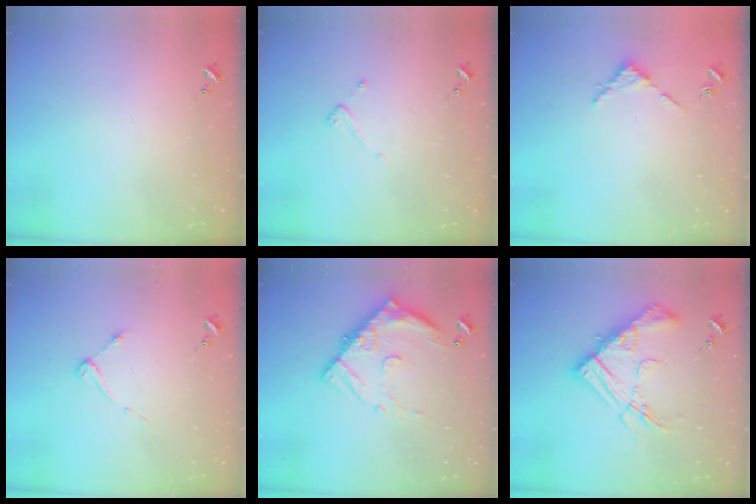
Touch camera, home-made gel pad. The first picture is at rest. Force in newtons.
{"total": 3.4, "press": 3.4, "slide": 0.1}
{"total": 2.7, "press": 2.7, "slide": 0.3}
{"total": 3.7, "press": 3.7, "slide": 0.5}
{"total": 14.4, "press": 14.4, "slide": 1.3}
{"total": 18.4, "press": 18.3, "slide": 2.0}